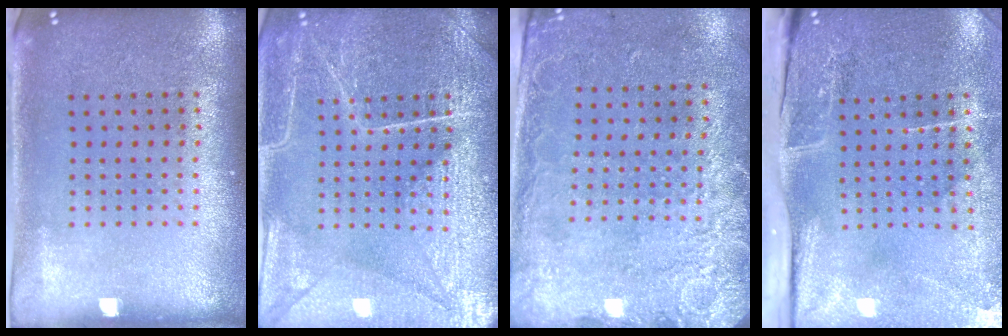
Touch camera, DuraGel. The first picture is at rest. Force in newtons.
{"total": 4.2, "press": 4.2, "slide": 0.3}
{"total": 2.6, "press": 2.0, "slide": 1.7}
{"total": 5.0, "press": 3.9, "slide": 3.2}